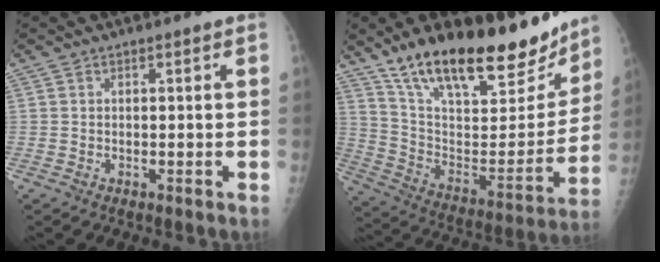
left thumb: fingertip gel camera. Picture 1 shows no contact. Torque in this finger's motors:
{"motor_torque": [1.52, 1.18, 1.43, -1.34, 0.38]}